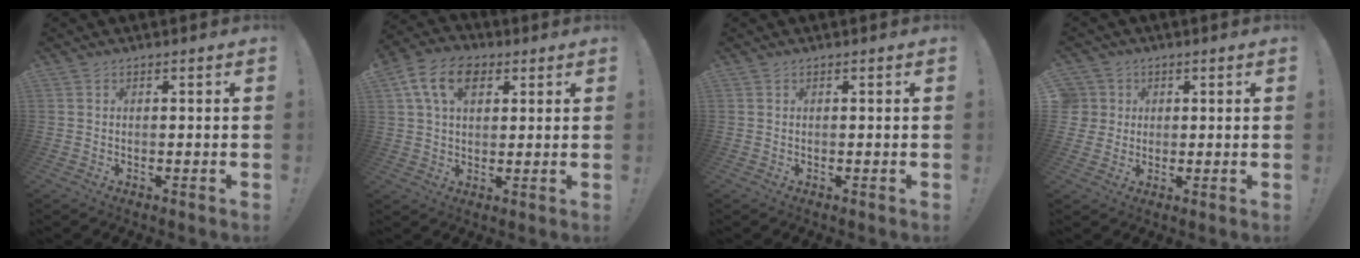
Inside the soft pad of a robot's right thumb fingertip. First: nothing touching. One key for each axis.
{"total": 11.4, "fx": 4.7, "fy": 7.3, "fz": 7.5, "tx": -0.123, "ty": 0.004, "tz": 0.088}
{"total": 0.0}
{"total": 5.2, "fx": 1.3, "fy": 5.0, "fz": 0.7, "tx": -0.019, "ty": 0.002, "tz": 0.029}